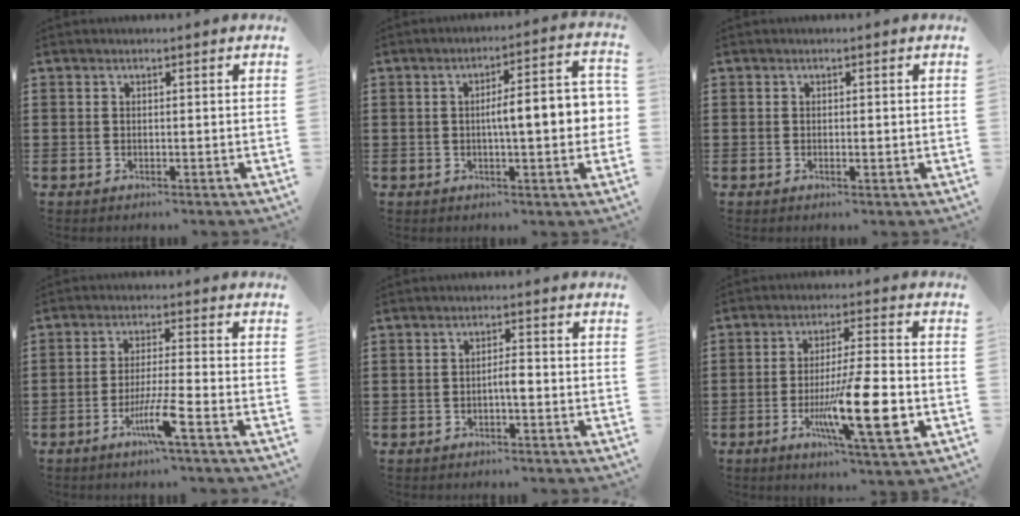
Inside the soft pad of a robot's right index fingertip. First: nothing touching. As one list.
[{"total": 8.3, "force": [-0.4, 1.6, 8.1], "torque": [-0.120, -0.006, -0.016]}, {"total": 0.6, "force": [-0.1, 0.3, 0.6], "torque": [-0.012, -0.002, -0.001]}, {"total": 6.3, "force": [-3.3, -0.1, 5.4], "torque": [-0.107, -0.013, -0.062]}, {"total": 2.2, "force": [-0.7, 0.5, 2.1], "torque": [-0.039, 0.003, -0.014]}, {"total": 14.2, "force": [-4.0, 2.6, 13.4], "torque": [-0.232, -0.010, -0.067]}]